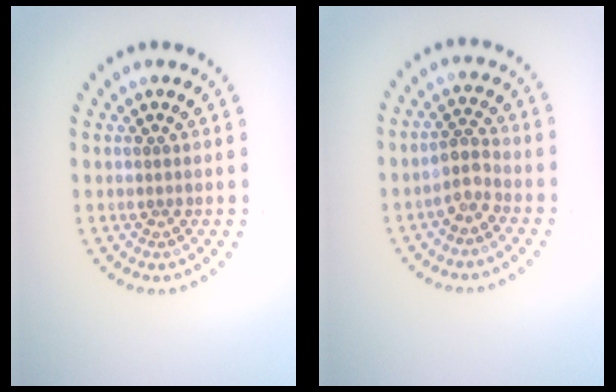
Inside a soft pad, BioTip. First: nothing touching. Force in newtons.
{"total": 2.1, "press": 1.6, "slide": 1.3}